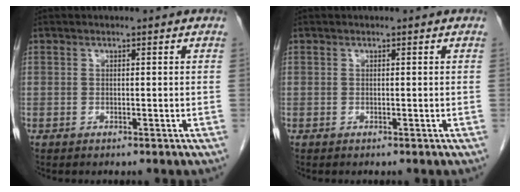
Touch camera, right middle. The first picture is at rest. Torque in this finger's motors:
{"motor_torque": [0.67, -0.37, 0.09, 0.07]}